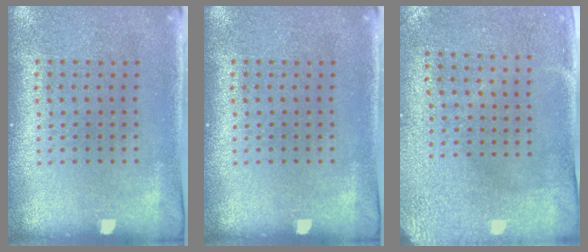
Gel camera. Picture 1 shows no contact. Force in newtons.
{"total": 0.0}
{"total": 3.0, "press": 2.4, "slide": 1.8}